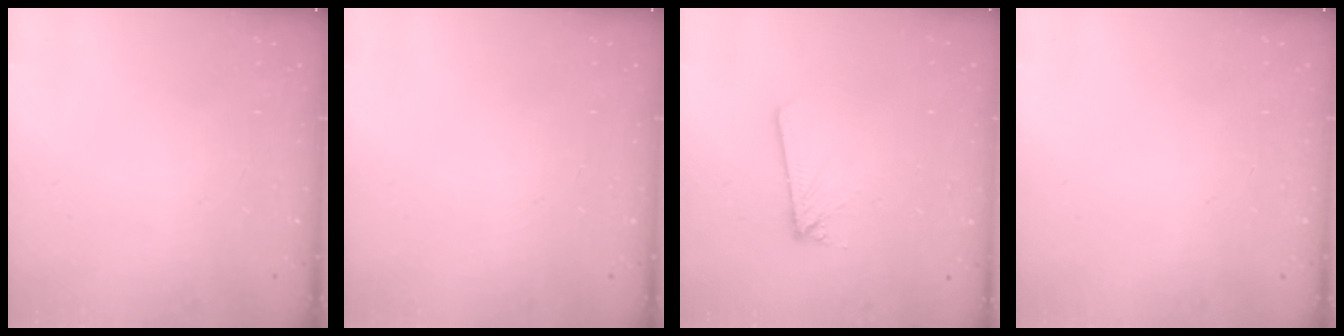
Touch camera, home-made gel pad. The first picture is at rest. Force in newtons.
{"total": 0.0}
{"total": 1.8, "press": 1.8, "slide": 0.1}
{"total": 0.0}